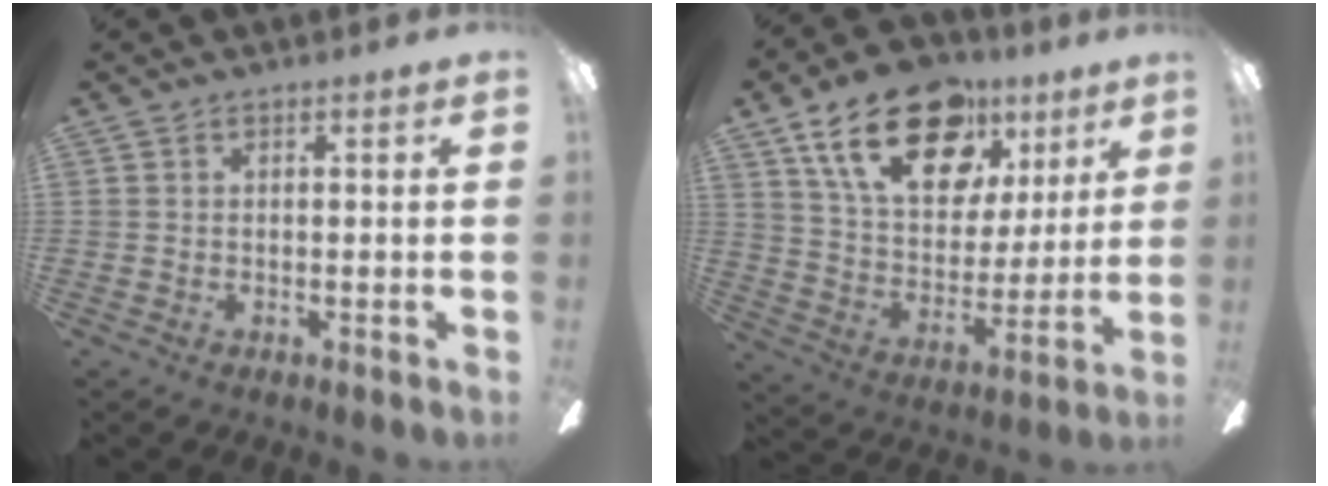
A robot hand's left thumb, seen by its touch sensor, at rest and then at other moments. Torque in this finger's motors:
{"motor_torque": [0.72, 0.61, 1.47, -1.09, 0.29]}